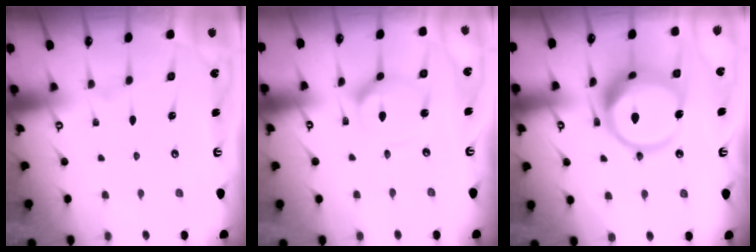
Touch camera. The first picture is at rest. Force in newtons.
{"total": 10.5, "press": 10.4, "slide": 1.1}
{"total": 19.1, "press": 19.0, "slide": 2.3}